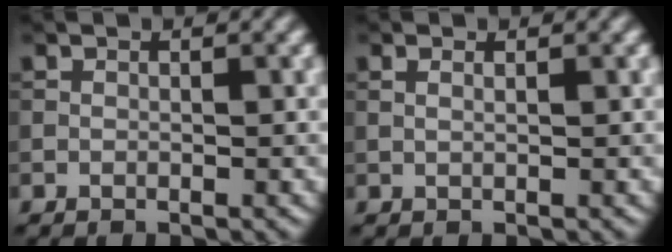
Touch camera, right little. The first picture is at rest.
{"total": 0.8, "force": [0.4, 0.2, 0.6], "torque": [-0.008, -0.007, 0.005]}